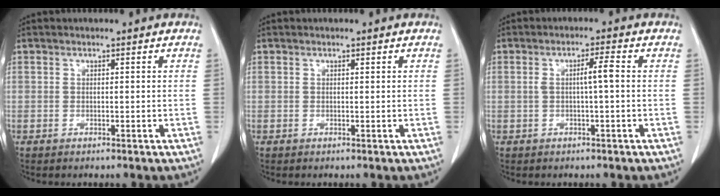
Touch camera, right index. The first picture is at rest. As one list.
[{"total": 0.0}, {"total": 3.0, "force": [0.1, 0.0, 3.0], "torque": [-0.054, 0.003, 0.001]}]